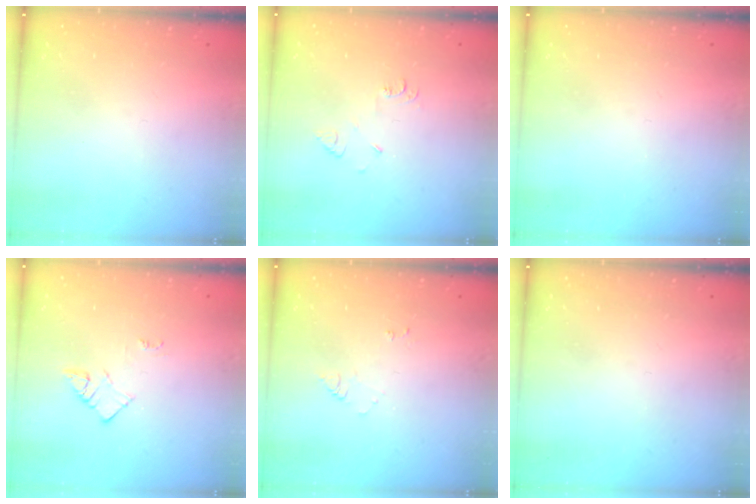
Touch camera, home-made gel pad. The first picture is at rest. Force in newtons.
{"total": 4.9, "press": 4.8, "slide": 0.7}
{"total": 0.0}
{"total": 3.0, "press": 3.0, "slide": 0.4}
{"total": 6.0, "press": 6.0, "slide": 0.7}
{"total": 0.0}